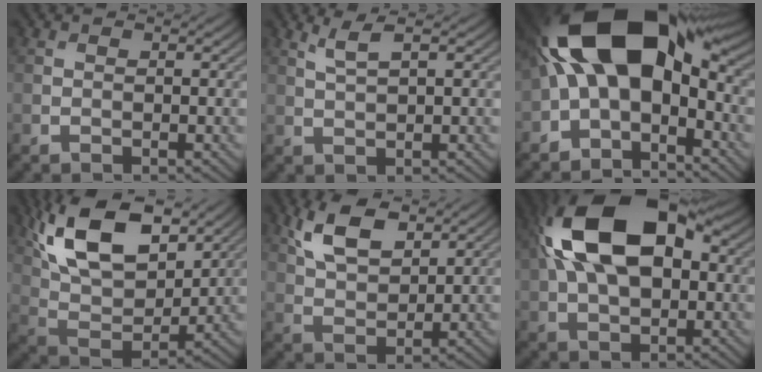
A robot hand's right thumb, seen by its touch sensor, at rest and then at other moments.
{"total": 2.6, "force": [1.5, 0.3, 2.1], "torque": [-0.053, 0.005, 0.036]}
{"total": 18.3, "force": [0.7, 10.1, 15.3], "torque": [-0.273, 0.010, 0.013]}
{"total": 16.4, "force": [8.9, 8.0, 11.3], "torque": [-0.233, 0.009, 0.141]}
{"total": 7.8, "force": [4.3, 3.7, 5.4], "torque": [-0.122, 0.004, 0.086]}
{"total": 17.8, "force": [3.9, 10.3, 14.0], "torque": [-0.259, 0.035, 0.048]}